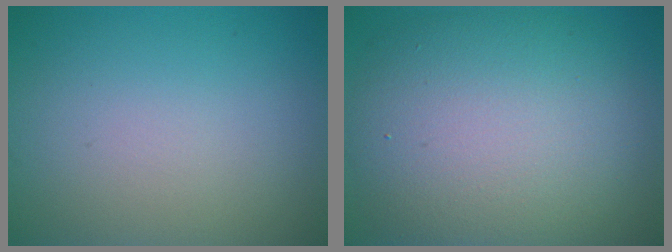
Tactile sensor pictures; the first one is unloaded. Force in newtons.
{"total": 11.5, "press": 11.5, "slide": 0.3}